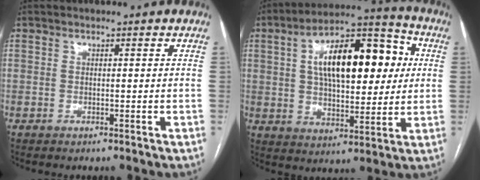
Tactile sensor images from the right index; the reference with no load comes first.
{"total": 18.1, "force": [4.0, 7.4, 16.0], "torque": [-0.257, 0.037, 0.060]}